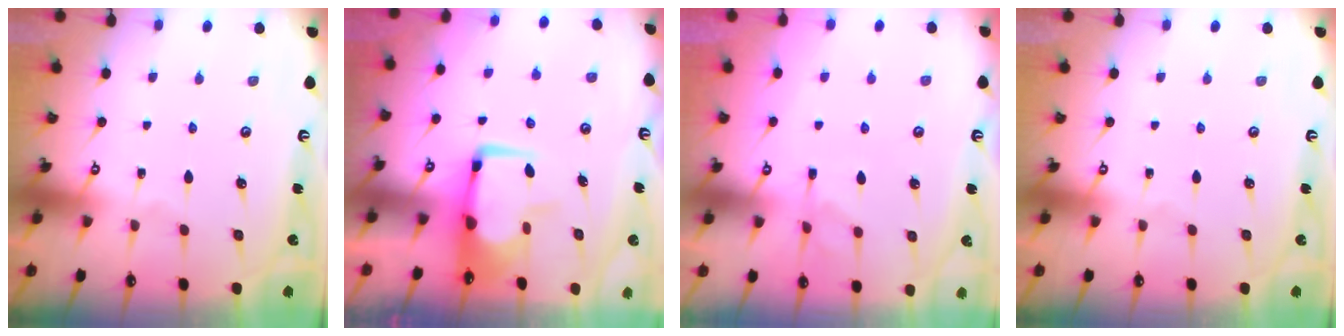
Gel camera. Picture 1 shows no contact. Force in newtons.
{"total": 2.6, "press": 2.4, "slide": 1.0}
{"total": 1.1, "press": 0.3, "slide": 1.1}
{"total": 0.0}